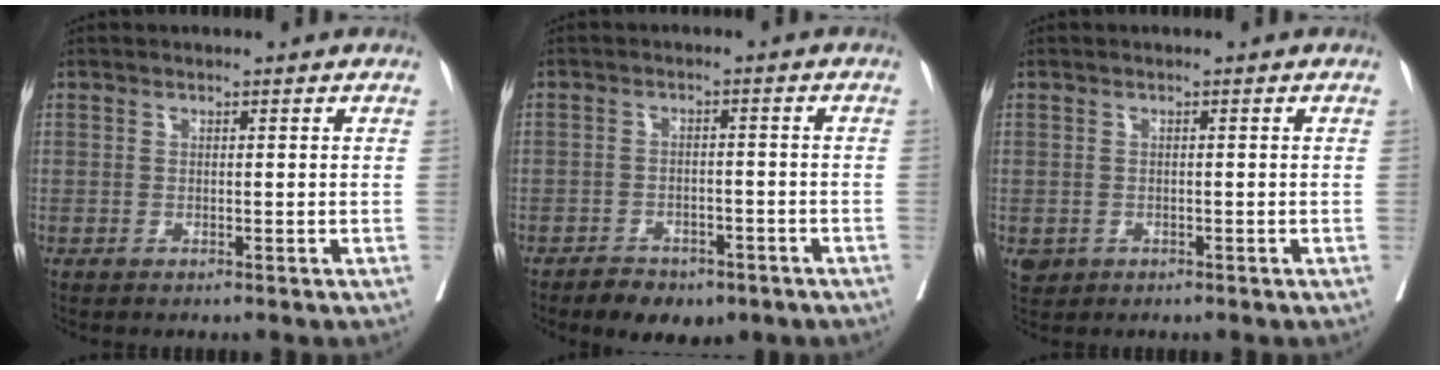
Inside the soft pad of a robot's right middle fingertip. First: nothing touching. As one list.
[{"total": 7.2, "force": [-5.2, 3.7, 3.3], "torque": [-0.045, 0.006, -0.069]}, {"total": 1.9, "force": [-0.7, 1.7, 0.6], "torque": [-0.010, 0.001, -0.004]}]